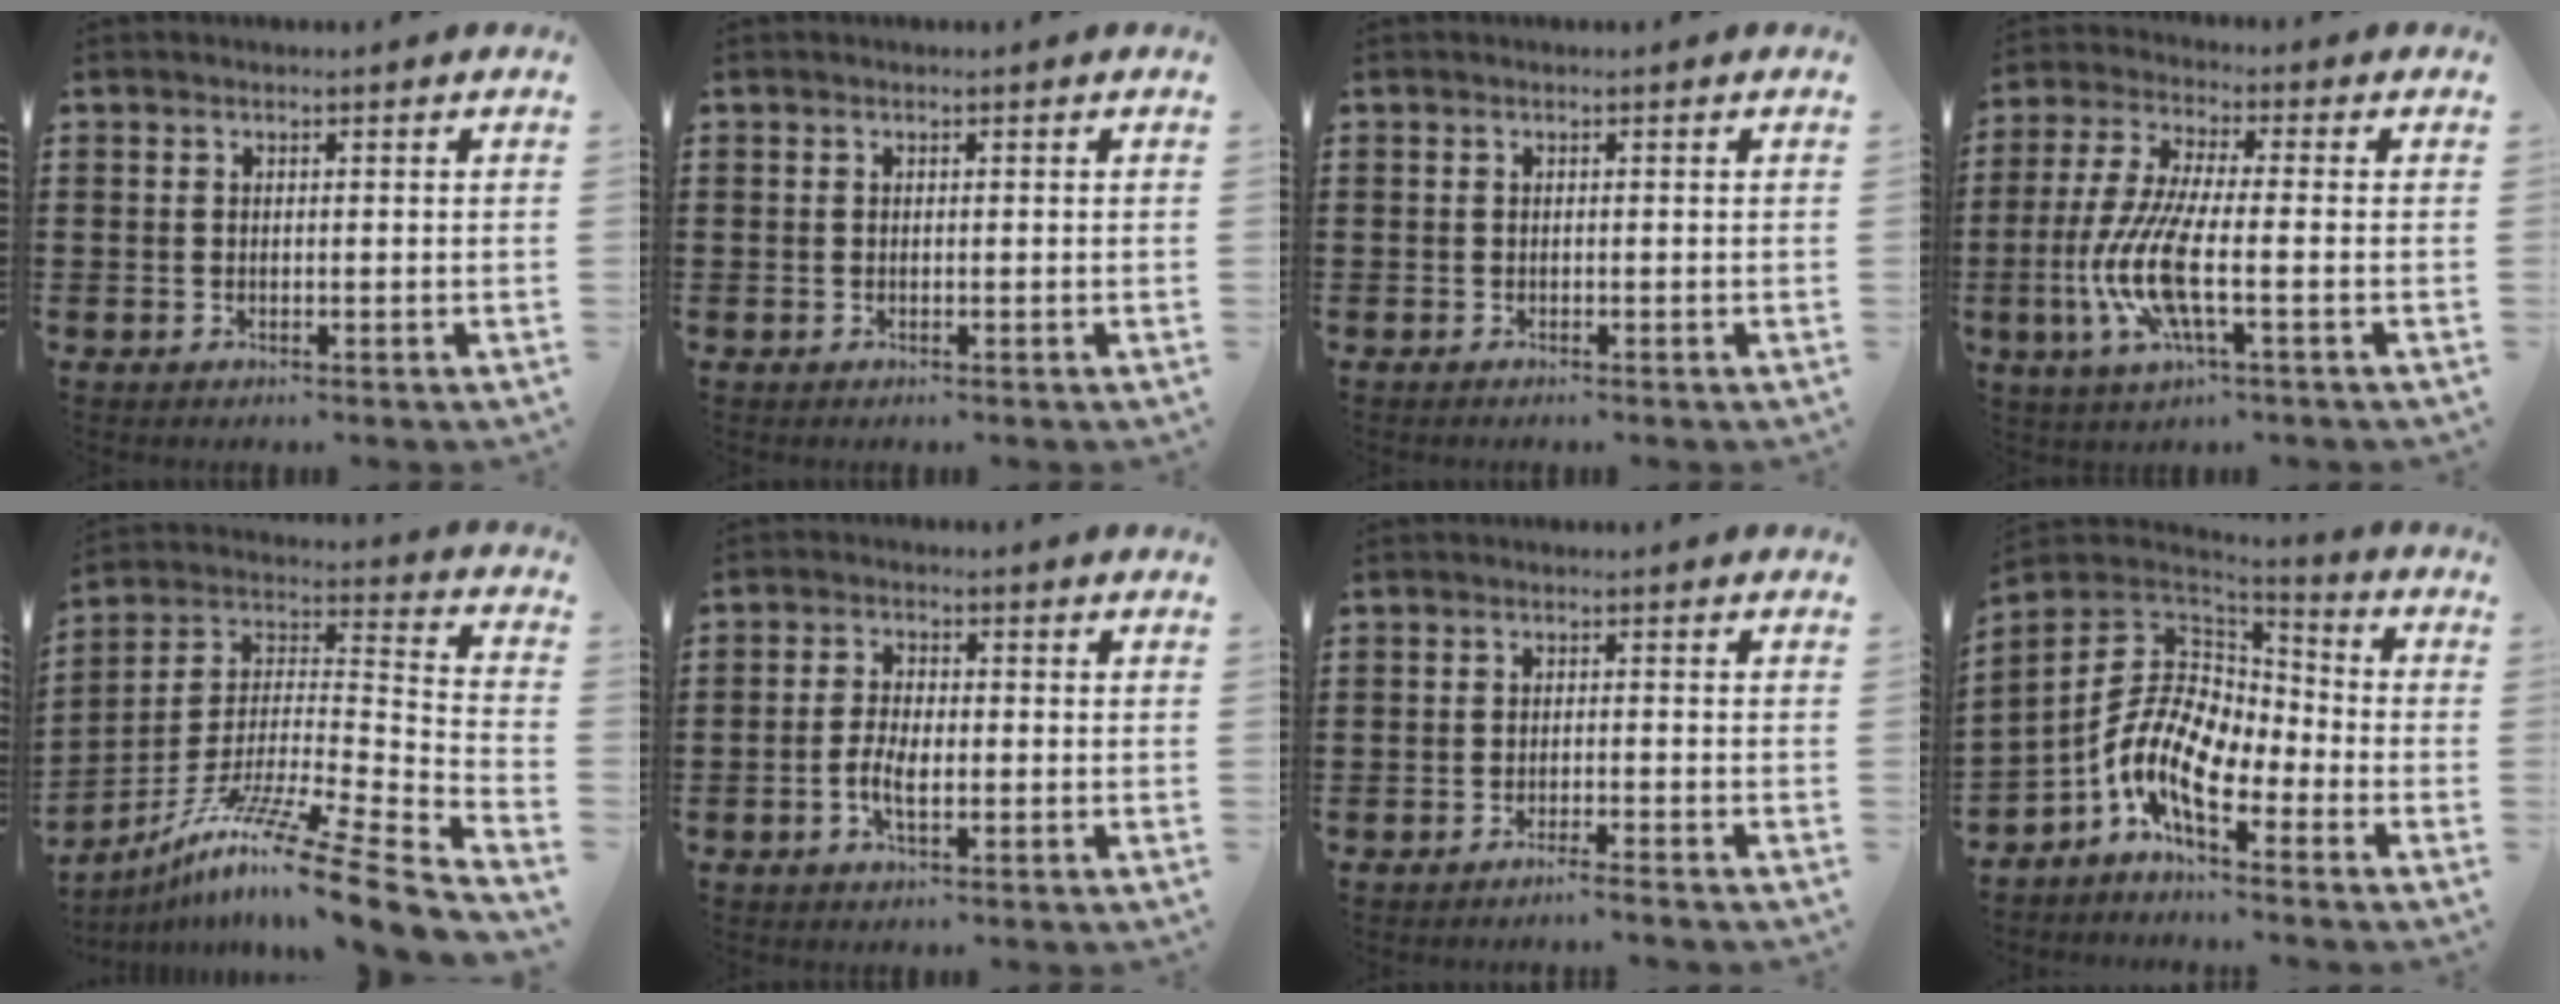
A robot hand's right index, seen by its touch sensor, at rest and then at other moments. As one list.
[{"total": 0.0}, {"total": 0.0}, {"total": 11.0, "force": [-3.1, 2.9, 10.1], "torque": [-0.237, -0.024, -0.064]}, {"total": 13.7, "force": [-10.7, -0.4, 8.6], "torque": [-0.144, 0.011, -0.197]}, {"total": 4.2, "force": [-1.4, 1.9, 3.5], "torque": [-0.082, 0.000, -0.031]}, {"total": 1.8, "force": [-1.6, -0.4, 0.7], "torque": [-0.012, 0.001, -0.031]}, {"total": 11.9, "force": [-4.7, 6.6, 8.7], "torque": [-0.212, 0.002, -0.100]}]